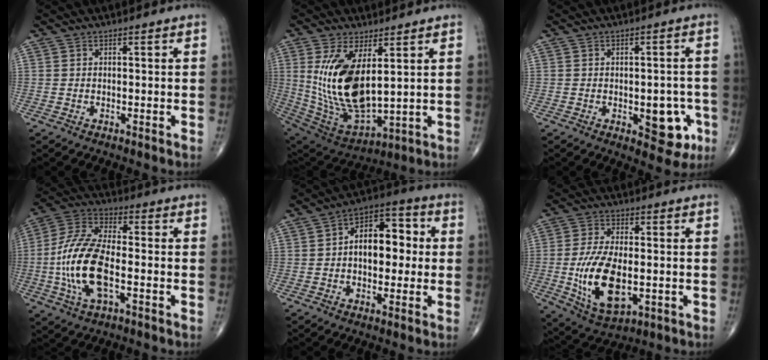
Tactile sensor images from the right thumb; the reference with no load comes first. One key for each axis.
{"total": 17.4, "fx": 3.8, "fy": 7.9, "fz": 15.0, "tx": -0.292, "ty": -0.028, "tz": 0.098}
{"total": 8.0, "fx": -2.5, "fy": 4.1, "fz": 6.4, "tx": -0.048, "ty": 0.011, "tz": -0.023}
{"total": 15.6, "fx": -3.1, "fy": 6.8, "fz": 13.7, "tx": -0.294, "ty": 0.021, "tz": -0.063}
{"total": 11.7, "fx": 0.6, "fy": 7.2, "fz": 9.2, "tx": -0.108, "ty": 0.030, "tz": 0.002}
{"total": 14.2, "fx": -2.3, "fy": 7.0, "fz": 12.1, "tx": -0.232, "ty": -0.010, "tz": -0.031}